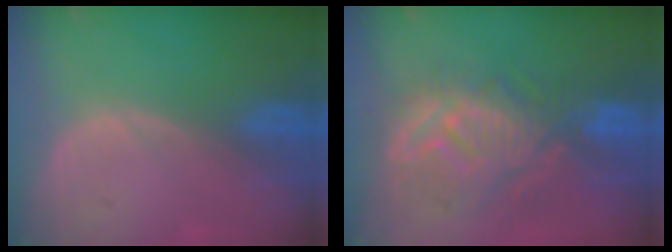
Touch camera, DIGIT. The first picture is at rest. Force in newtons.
{"total": 10.7, "press": 10.2, "slide": 3.5}